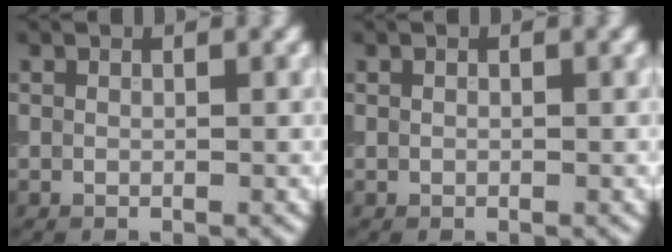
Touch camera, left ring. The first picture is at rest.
{"total": 0.0}